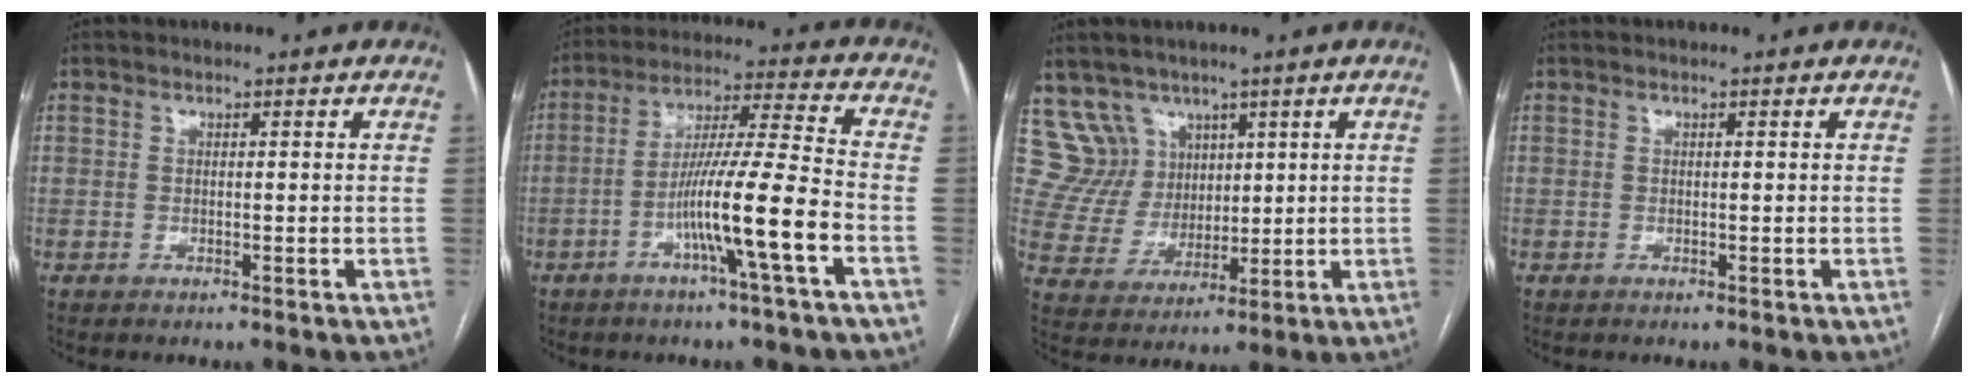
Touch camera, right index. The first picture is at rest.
{"total": 12.2, "force": [-4.7, -1.3, 11.2], "torque": [-0.203, 0.002, -0.084]}
{"total": 8.3, "force": [5.4, 6.2, -0.2], "torque": [-0.004, 0.030, 0.120]}
{"total": 0.0}